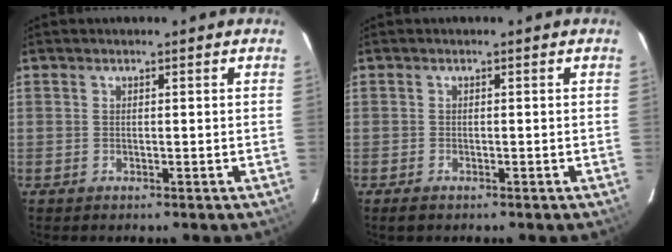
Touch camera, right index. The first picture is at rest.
{"total": 1.4, "force": [-1.1, 0.6, 0.7], "torque": [-0.014, -0.004, -0.020]}